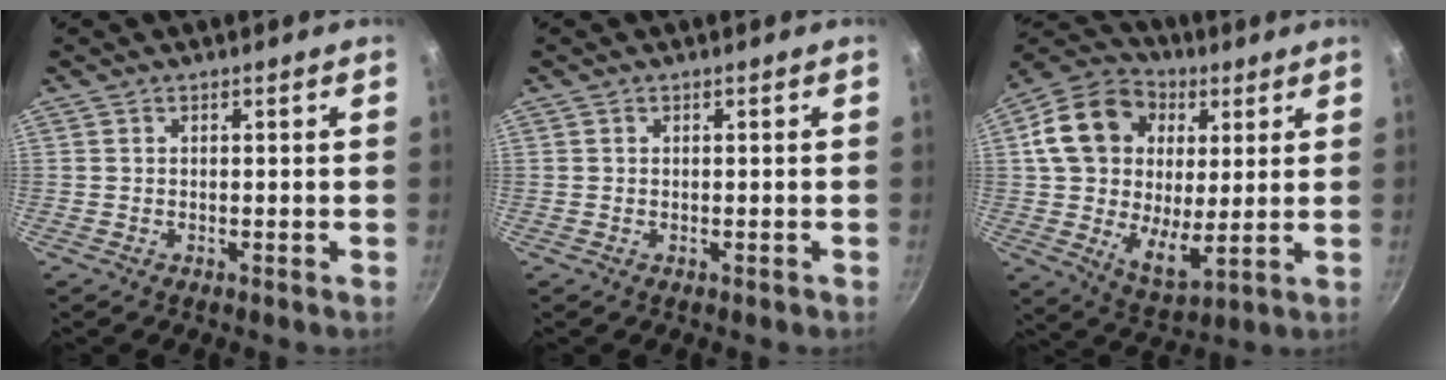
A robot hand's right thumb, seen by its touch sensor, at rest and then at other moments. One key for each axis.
{"total": 0.0}
{"total": 19.8, "fx": 5.4, "fy": 13.9, "fz": 13.0, "tx": -0.213, "ty": -0.010, "tz": 0.083}